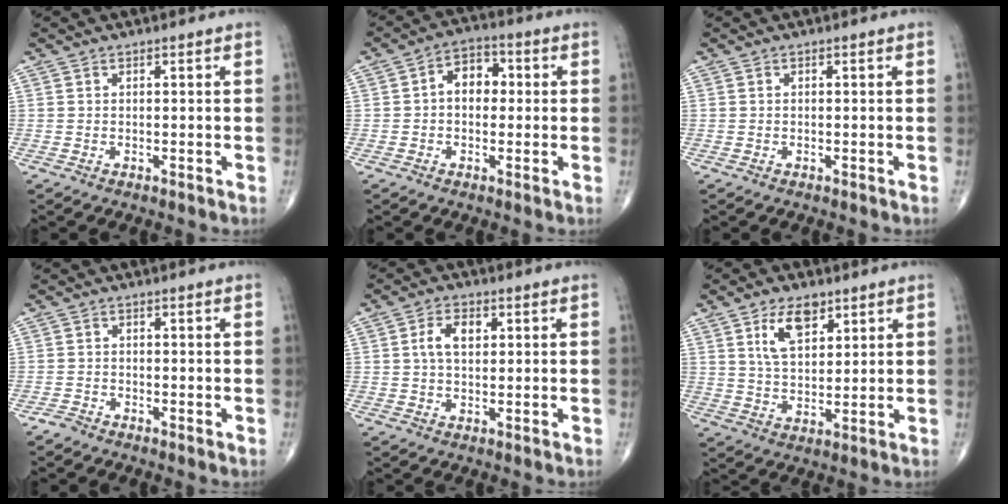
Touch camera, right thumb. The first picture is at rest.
{"total": 6.5, "force": [0.4, 4.6, 4.5], "torque": [-0.047, 0.020, -0.005]}
{"total": 0.0}
{"total": 1.4, "force": [-1.2, 0.5, 0.5], "torque": [-0.011, -0.003, -0.028]}
{"total": 5.1, "force": [1.2, 3.0, 3.9], "torque": [-0.071, 0.007, 0.018]}
{"total": 8.5, "force": [4.2, 4.5, 5.9], "torque": [-0.087, -0.022, 0.081]}